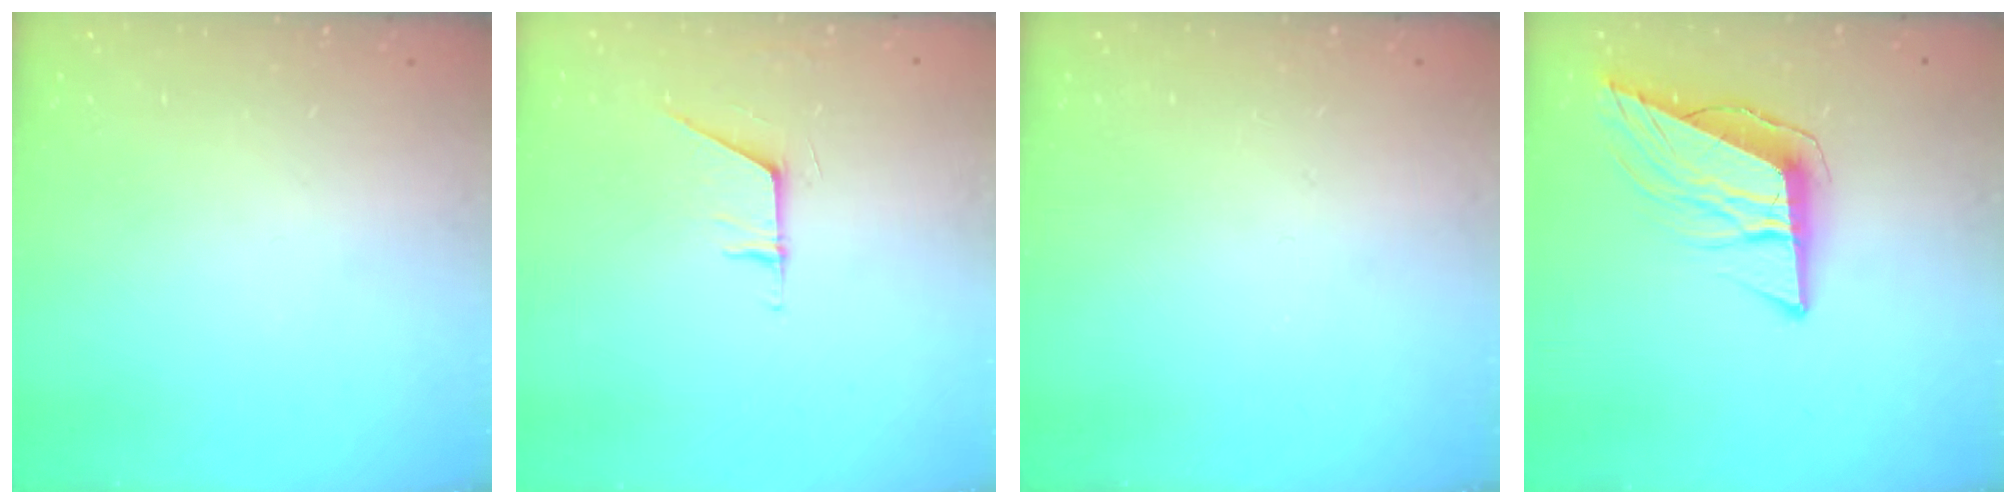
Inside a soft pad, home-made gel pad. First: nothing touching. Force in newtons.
{"total": 5.8, "press": 5.8, "slide": 0.6}
{"total": 0.0}
{"total": 11.4, "press": 10.8, "slide": 3.6}